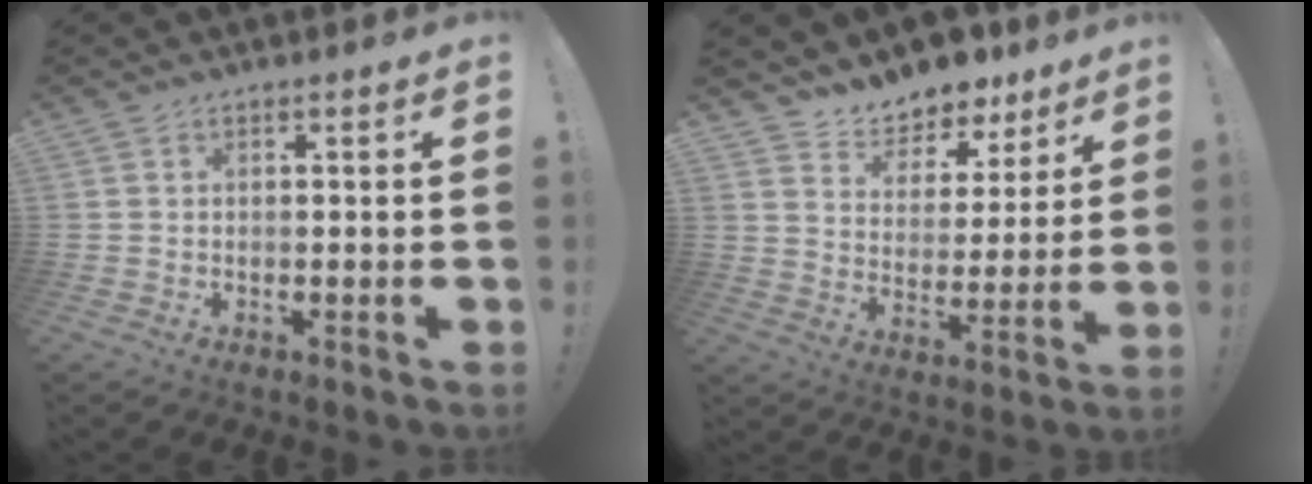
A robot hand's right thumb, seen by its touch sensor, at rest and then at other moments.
{"total": 8.6, "force": [7.9, 3.3, 0.3], "torque": [-0.014, -0.081, 0.147]}